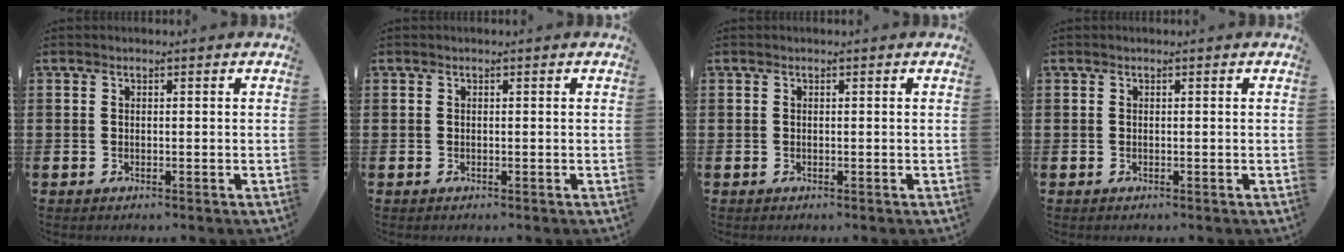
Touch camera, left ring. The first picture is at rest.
{"total": 0.0}
{"total": 0.0}
{"total": 0.0}